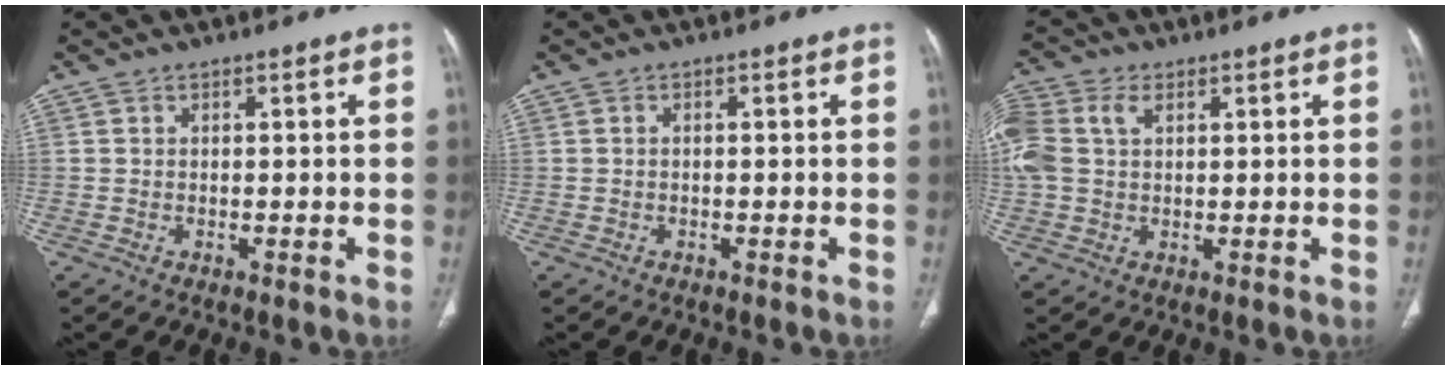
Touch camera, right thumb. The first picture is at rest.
{"total": 0.0}
{"total": 11.3, "force": [3.3, 7.8, 7.5], "torque": [-0.208, 0.022, 0.066]}